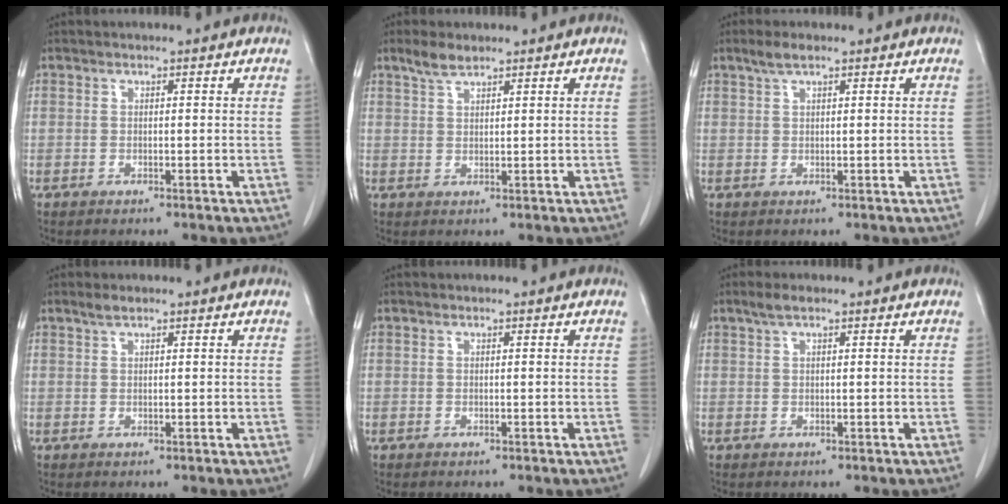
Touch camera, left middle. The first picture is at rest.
{"total": 2.9, "force": [2.3, 0.7, 1.5], "torque": [-0.037, 0.004, 0.048]}
{"total": 2.2, "force": [1.6, 0.4, 1.5], "torque": [-0.036, 0.008, 0.033]}
{"total": 1.2, "force": [1.0, 0.1, 0.7], "torque": [-0.018, 0.003, 0.022]}
{"total": 0.0}
{"total": 1.9, "force": [1.3, 0.3, 1.3], "torque": [-0.034, 0.010, 0.026]}